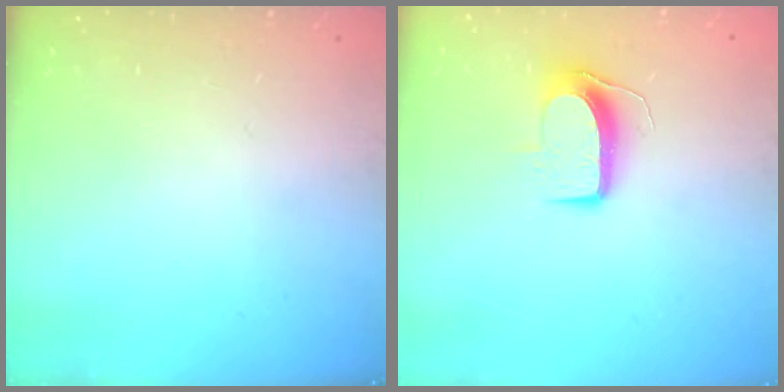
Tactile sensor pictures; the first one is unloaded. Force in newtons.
{"total": 9.4, "press": 9.4, "slide": 0.3}